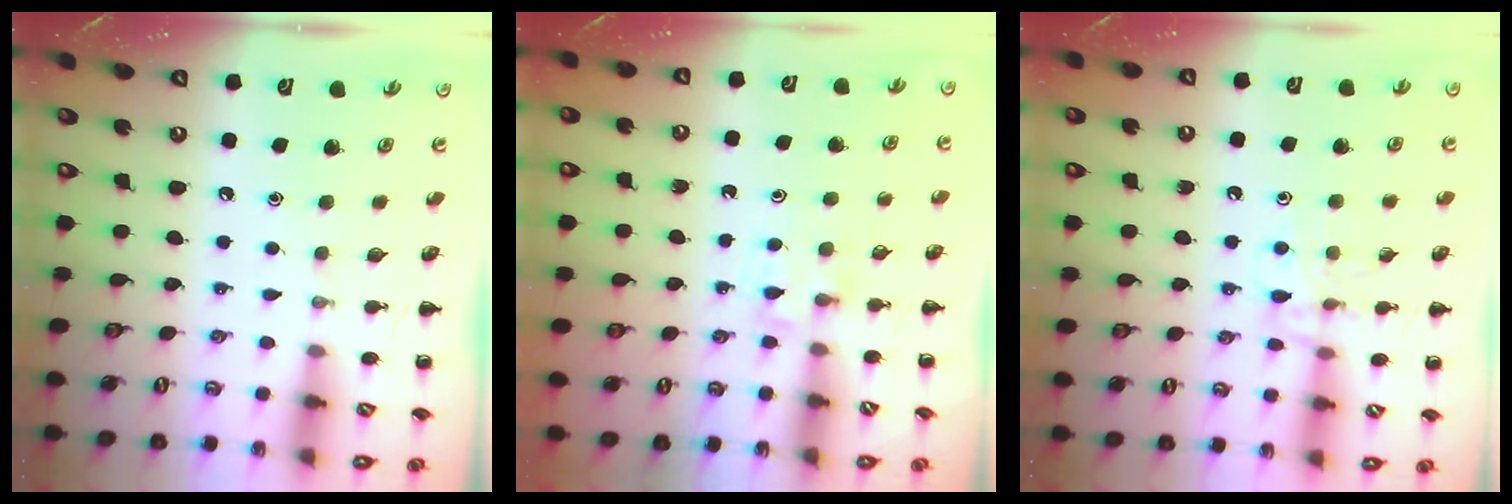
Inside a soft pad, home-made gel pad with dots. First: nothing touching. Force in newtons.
{"total": 3.8, "press": 3.6, "slide": 1.3}
{"total": 9.8, "press": 9.8, "slide": 0.9}